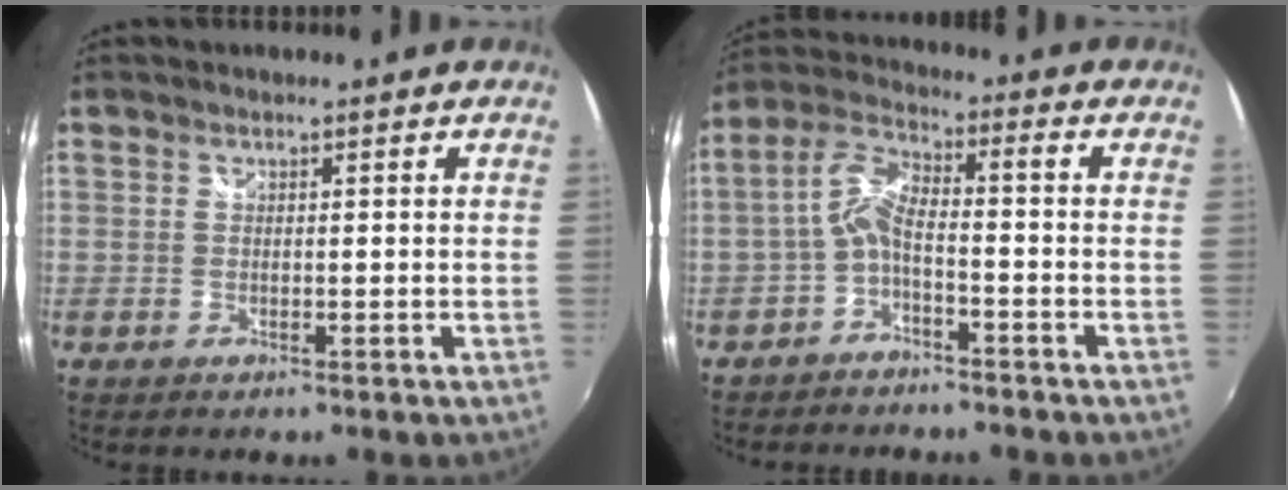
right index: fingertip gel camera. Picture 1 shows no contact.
{"total": 5.9, "force": [-2.7, 1.4, 5.0], "torque": [-0.122, 0.015, -0.054]}